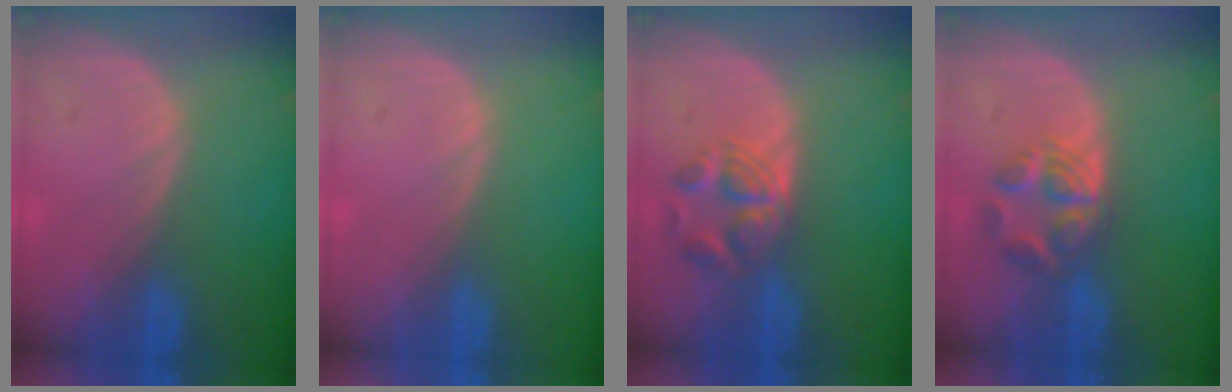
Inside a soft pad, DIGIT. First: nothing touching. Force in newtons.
{"total": 0.0}
{"total": 5.6, "press": 5.0, "slide": 2.7}
{"total": 6.1, "press": 5.3, "slide": 3.0}